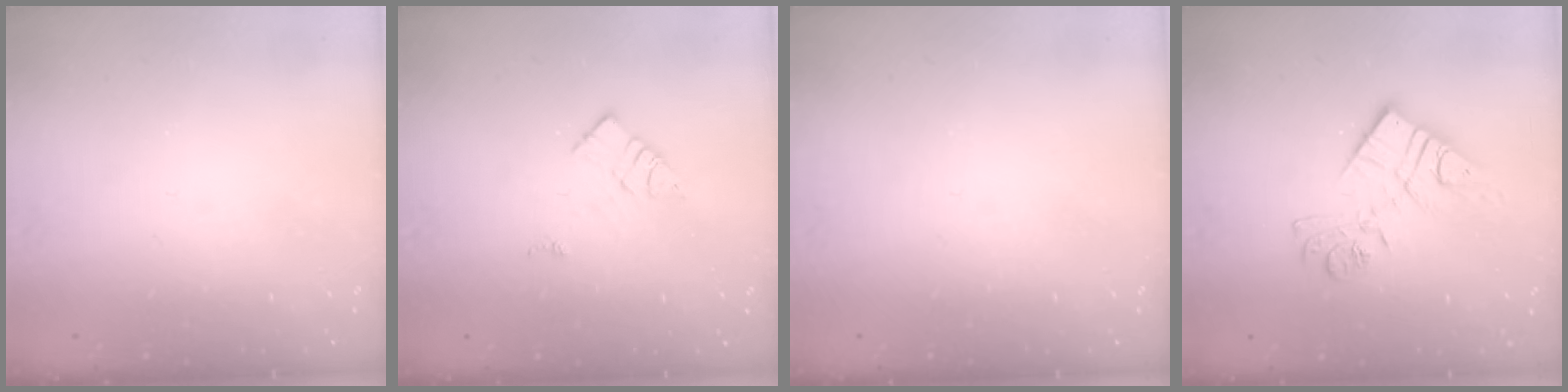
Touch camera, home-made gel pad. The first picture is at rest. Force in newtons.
{"total": 7.5, "press": 7.5, "slide": 0.3}
{"total": 0.0}
{"total": 13.1, "press": 13.1, "slide": 0.9}